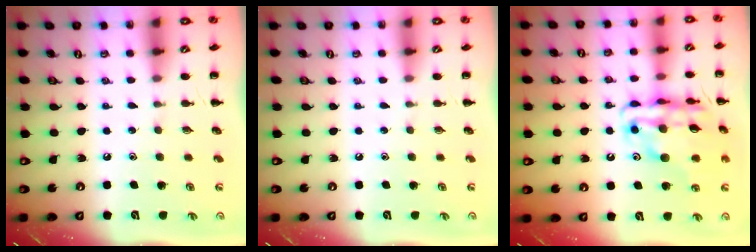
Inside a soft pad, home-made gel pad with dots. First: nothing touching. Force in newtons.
{"total": 0.0}
{"total": 19.5, "press": 19.2, "slide": 3.6}